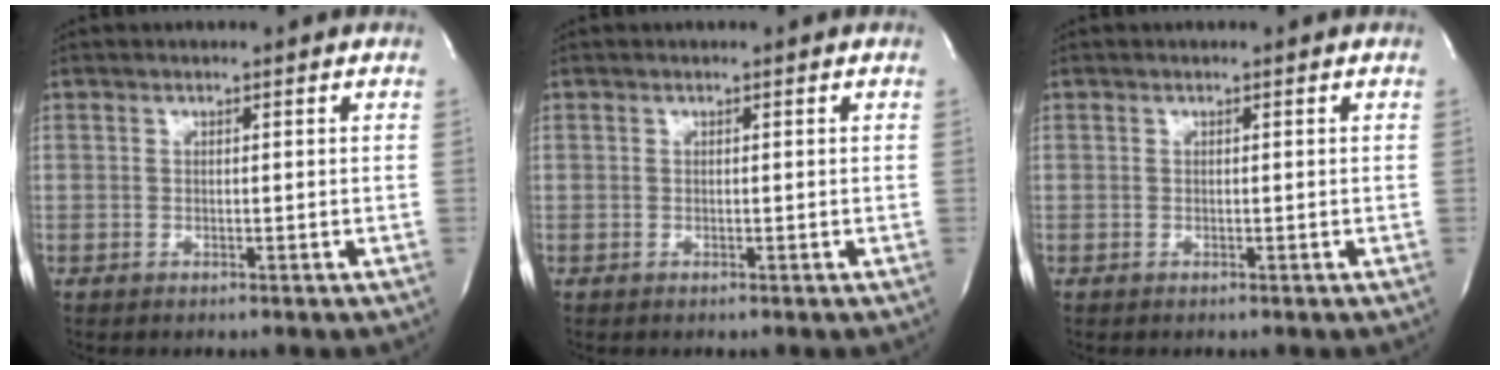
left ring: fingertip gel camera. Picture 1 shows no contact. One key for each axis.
{"total": 0.0}
{"total": 0.0}